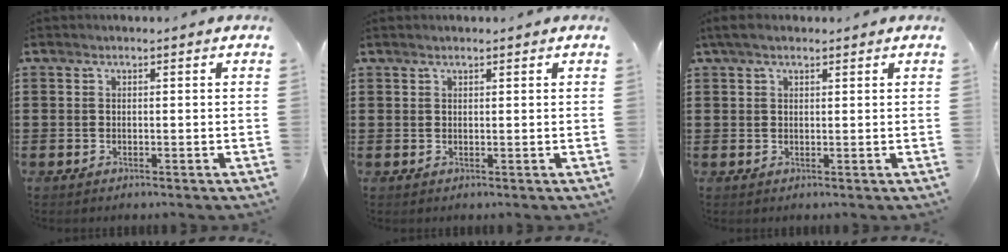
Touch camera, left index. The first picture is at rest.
{"total": 0.7, "force": [0.6, 0.1, 0.4], "torque": [-0.008, 0.001, 0.011]}
{"total": 2.3, "force": [1.4, 0.8, 1.6], "torque": [-0.033, 0.006, 0.026]}